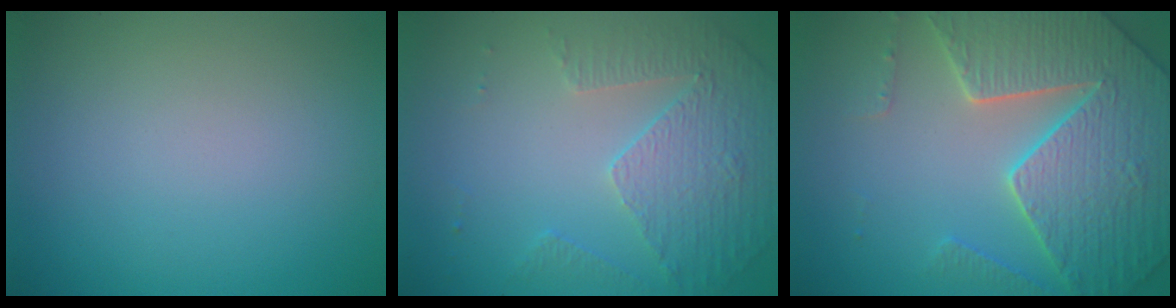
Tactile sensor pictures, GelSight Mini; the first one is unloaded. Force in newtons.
{"total": 5.0, "press": 3.6, "slide": 3.5}
{"total": 7.4, "press": 7.2, "slide": 2.0}